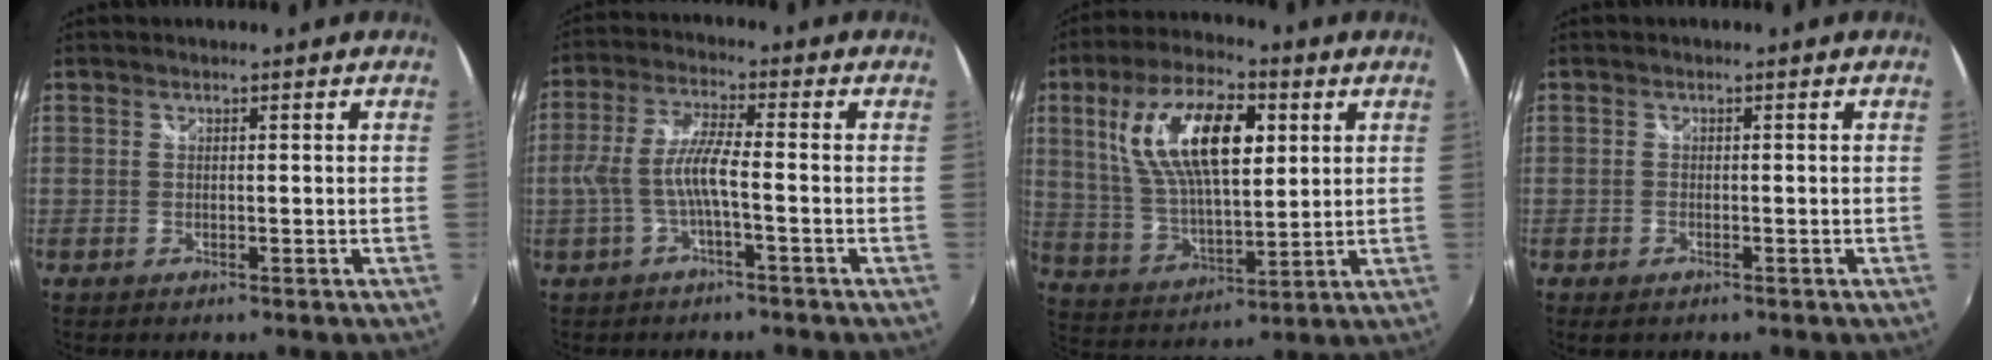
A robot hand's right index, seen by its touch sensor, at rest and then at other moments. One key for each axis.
{"total": 7.1, "fx": -2.0, "fy": 0.7, "fz": 6.8, "tx": -0.150, "ty": 0.004, "tz": -0.033}
{"total": 17.7, "fx": 5.7, "fy": 7.5, "fz": 15.0, "tx": -0.285, "ty": 0.016, "tz": 0.110}
{"total": 1.6, "fx": -1.1, "fy": 1.0, "fz": 0.7, "tx": -0.017, "ty": -0.006, "tz": -0.019}